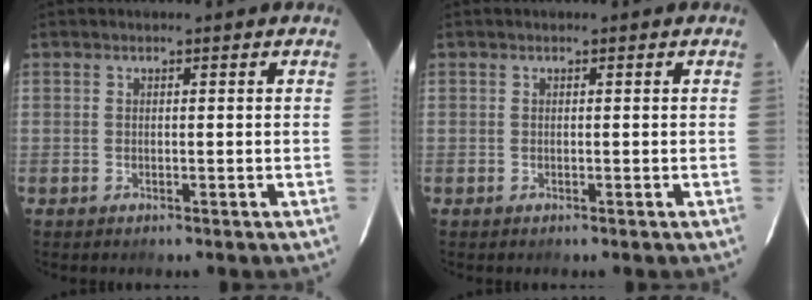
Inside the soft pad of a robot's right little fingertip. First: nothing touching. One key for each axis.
{"total": 0.0}